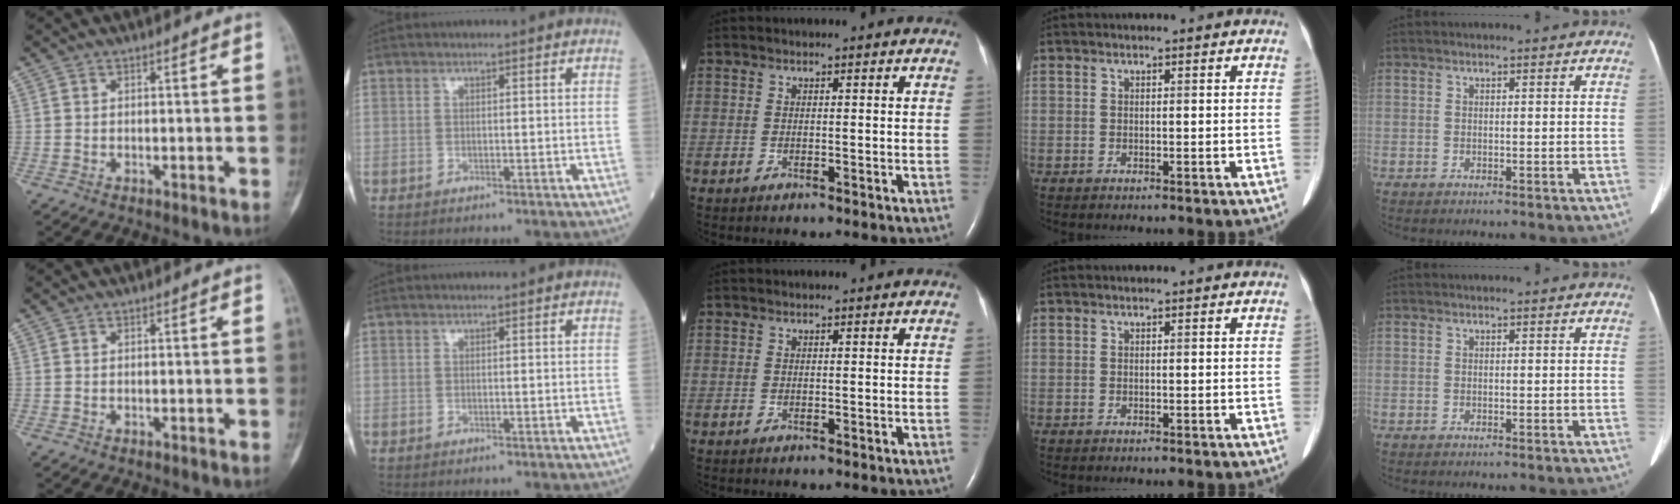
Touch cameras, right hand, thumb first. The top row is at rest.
{}